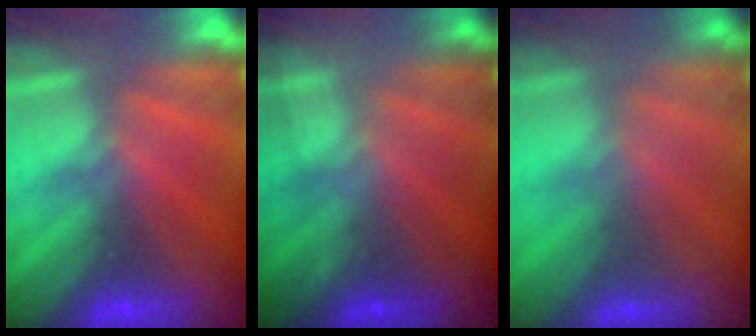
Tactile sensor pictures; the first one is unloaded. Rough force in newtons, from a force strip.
{"total": 1.6}
{"total": 1.7}